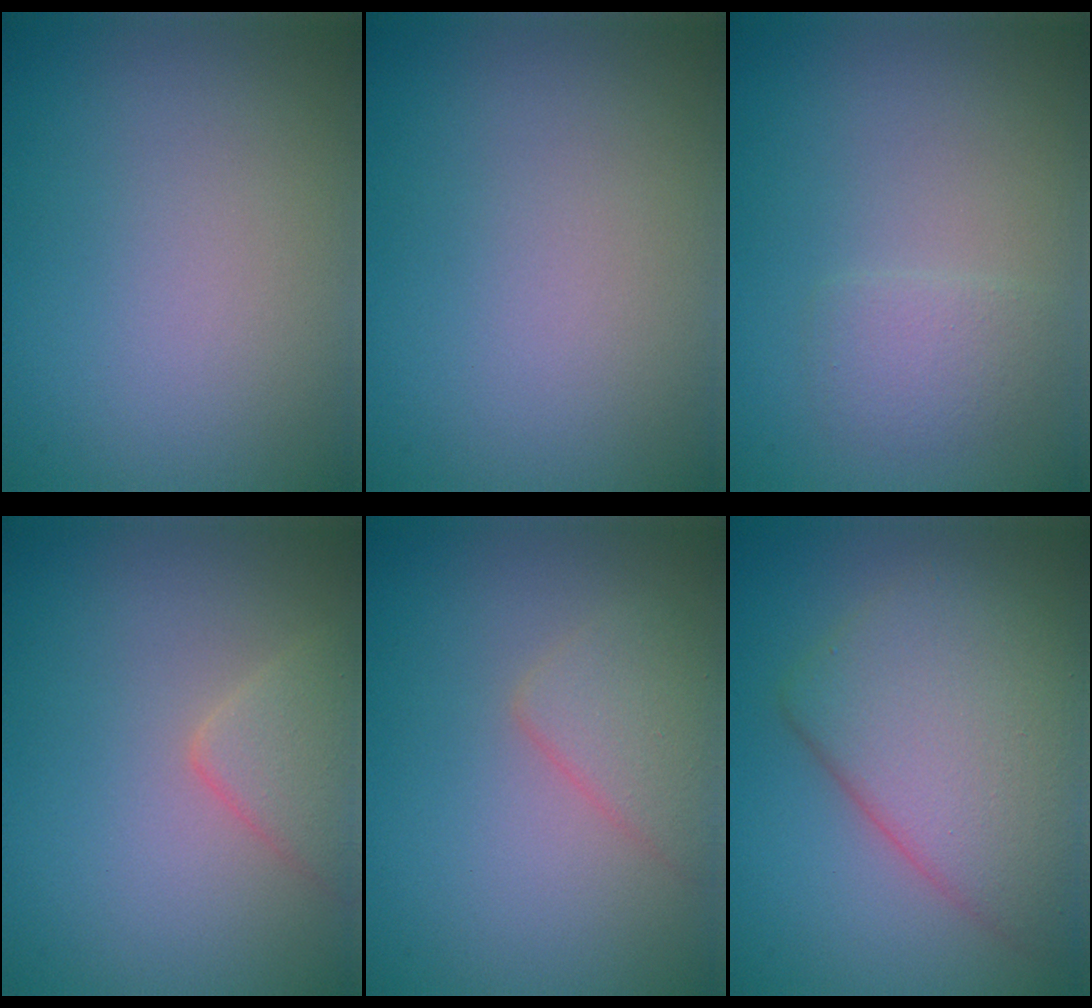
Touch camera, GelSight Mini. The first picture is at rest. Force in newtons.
{"total": 0.0}
{"total": 1.6, "press": 1.6, "slide": 0.0}
{"total": 2.6, "press": 2.6, "slide": 0.2}
{"total": 2.5, "press": 2.5, "slide": 0.1}
{"total": 7.4, "press": 7.4, "slide": 0.3}